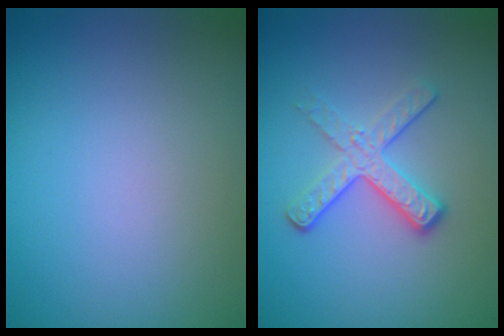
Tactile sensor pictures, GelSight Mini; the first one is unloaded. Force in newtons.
{"total": 3.6, "press": 2.6, "slide": 2.5}